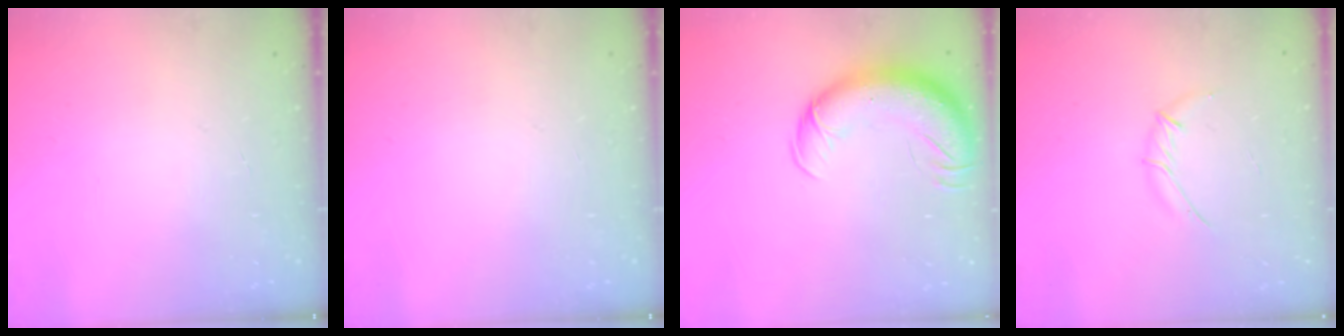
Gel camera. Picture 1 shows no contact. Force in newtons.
{"total": 0.0}
{"total": 18.5, "press": 17.9, "slide": 4.4}
{"total": 4.1, "press": 4.0, "slide": 0.9}